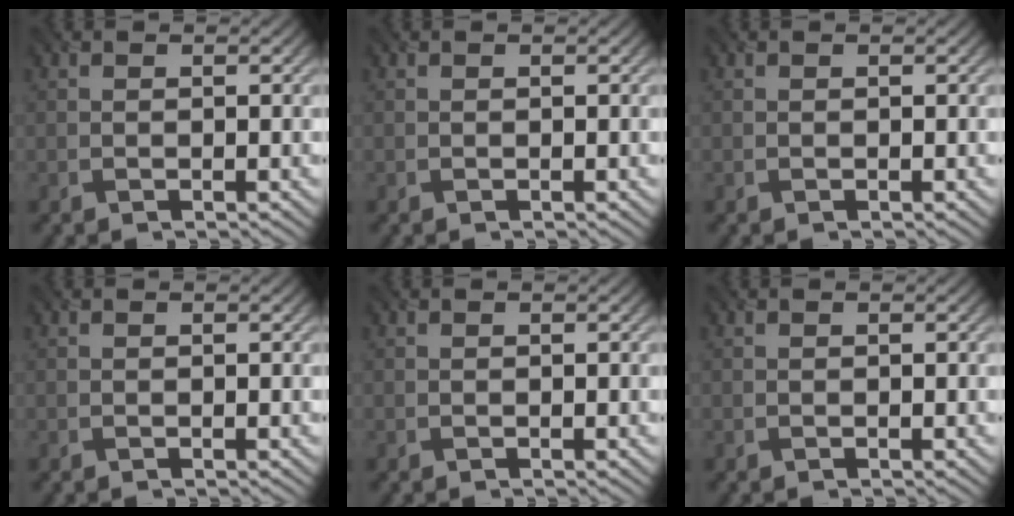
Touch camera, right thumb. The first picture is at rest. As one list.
[{"total": 0.0}, {"total": 0.0}, {"total": 0.0}, {"total": 0.0}, {"total": 0.0}]